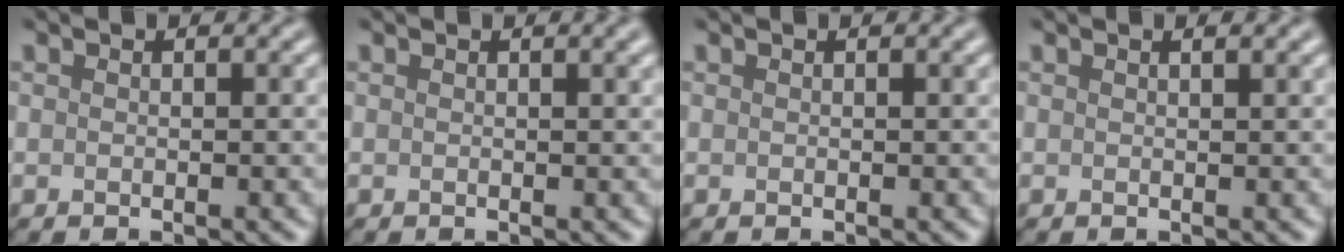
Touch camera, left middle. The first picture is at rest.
{"total": 1.7, "force": [0.9, 0.6, 1.4], "torque": [-0.013, 0.000, 0.004]}
{"total": 0.7, "force": [0.3, 0.2, 0.6], "torque": [-0.006, 0.004, 0.001]}
{"total": 1.3, "force": [0.8, 0.5, 1.0], "torque": [-0.010, -0.003, 0.000]}